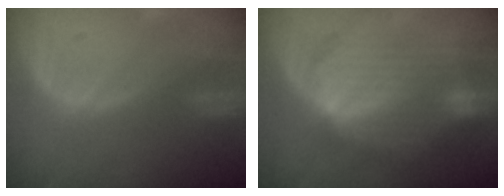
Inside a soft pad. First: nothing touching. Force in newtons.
{"total": 8.9, "press": 8.9, "slide": 0.4}